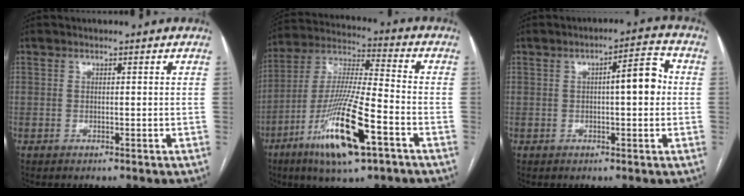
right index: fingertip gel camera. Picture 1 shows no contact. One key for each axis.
{"total": 17.8, "fx": -8.4, "fy": 2.2, "fz": 15.6, "tx": -0.322, "ty": -0.027, "tz": -0.151}
{"total": 6.1, "fx": 0.4, "fy": 1.2, "fz": 5.9, "tx": -0.084, "ty": 0.019, "tz": 0.003}